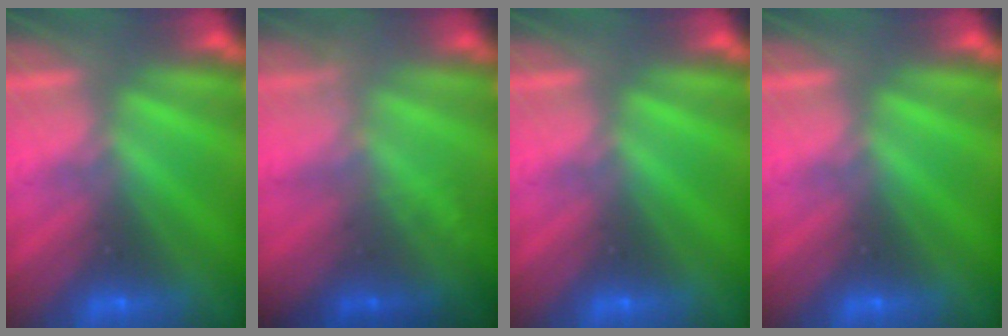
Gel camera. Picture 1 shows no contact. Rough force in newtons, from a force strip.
{"total": 1.9}
{"total": 0.0}
{"total": 0.0}